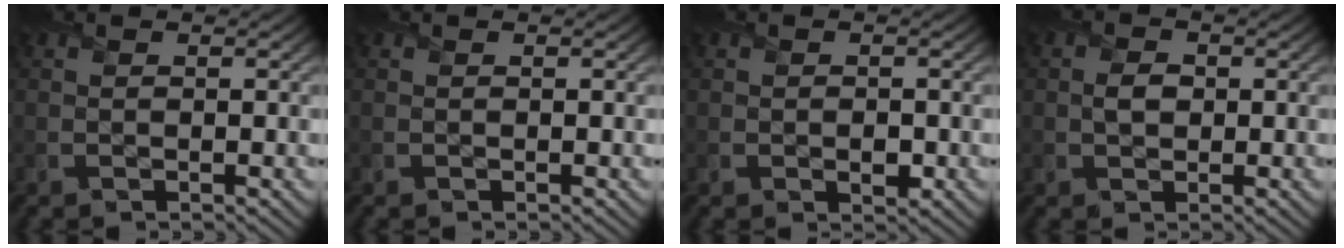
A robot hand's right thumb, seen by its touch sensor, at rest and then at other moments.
{"total": 0.0}
{"total": 1.2, "force": [-0.4, 0.9, 0.8], "torque": [-0.006, -0.007, -0.004]}
{"total": 1.8, "force": [0.0, 1.5, 1.1], "torque": [-0.022, -0.004, -0.001]}